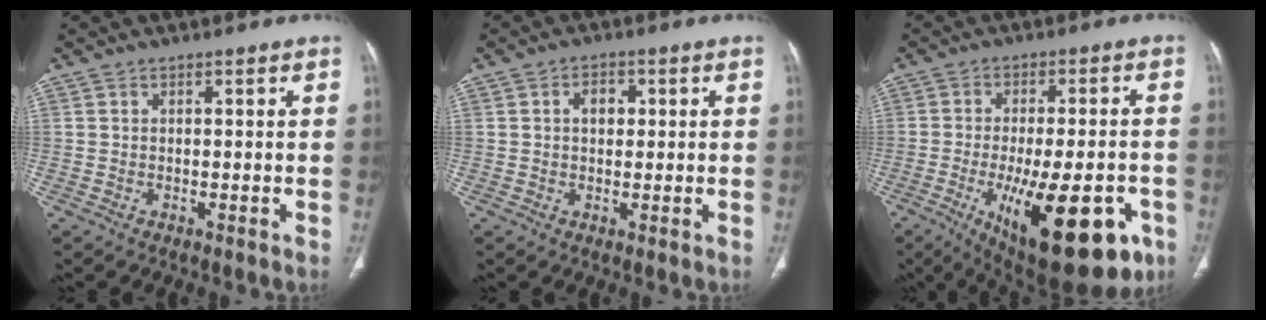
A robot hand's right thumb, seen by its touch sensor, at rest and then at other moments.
{"total": 3.4, "force": [0.7, 2.4, 2.3], "torque": [-0.026, 0.004, 0.011]}
{"total": 23.2, "force": [-9.3, 8.9, 19.3], "torque": [-0.250, 0.000, -0.116]}